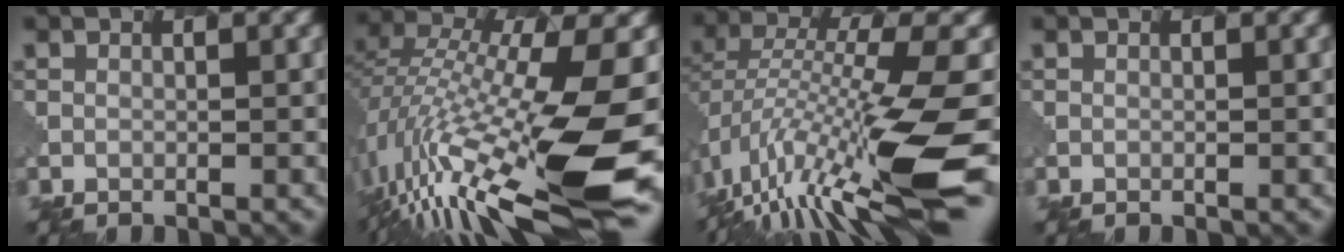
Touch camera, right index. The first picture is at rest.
{"total": 16.4, "force": [-5.4, 4.1, 15.0], "torque": [-0.311, 0.006, -0.101]}
{"total": 13.5, "force": [-5.1, 3.1, 12.1], "torque": [-0.229, 0.009, -0.084]}
{"total": 0.0}